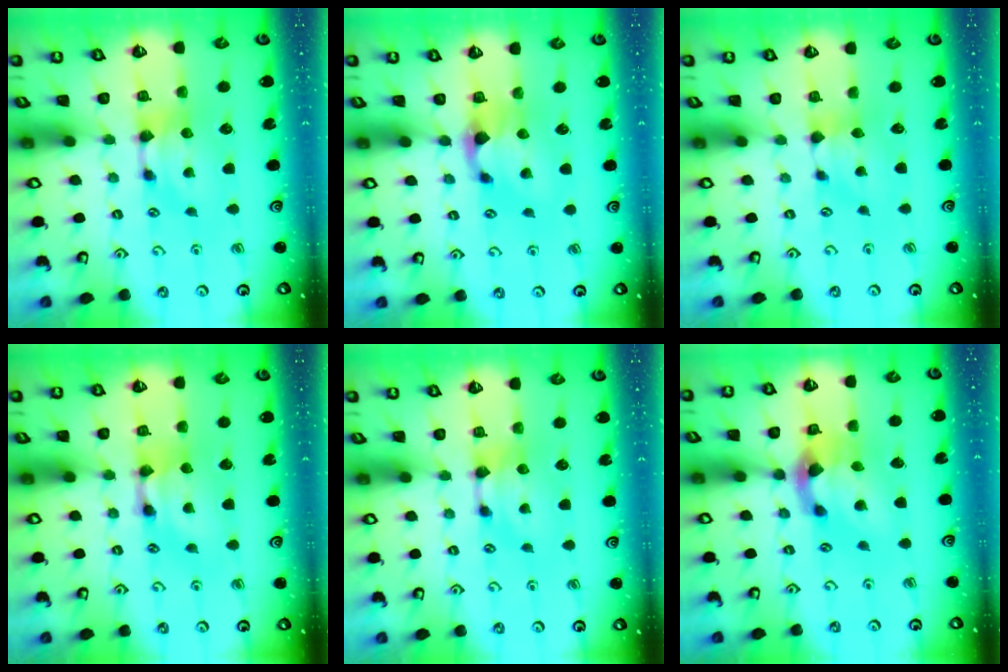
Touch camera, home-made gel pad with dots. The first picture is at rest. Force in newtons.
{"total": 1.1, "press": 0.3, "slide": 1.1}
{"total": 1.3, "press": 1.2, "slide": 0.6}
{"total": 1.7, "press": 1.7, "slide": 0.1}
{"total": 0.0}
{"total": 4.9, "press": 4.5, "slide": 1.9}